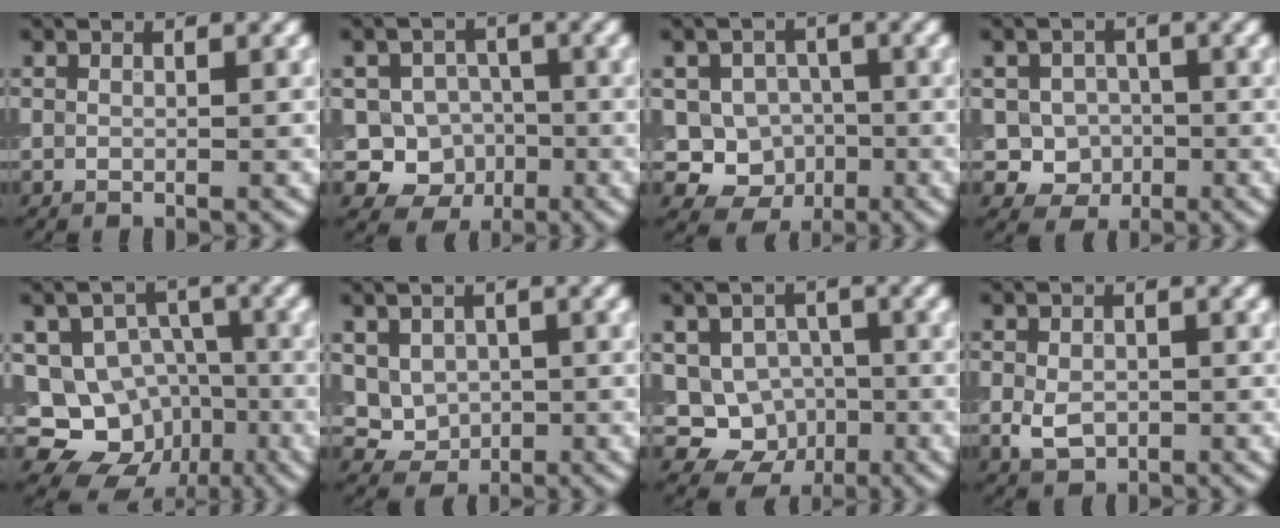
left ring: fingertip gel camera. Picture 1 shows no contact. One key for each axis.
{"total": 6.4, "fx": -2.0, "fy": 5.8, "fz": 1.7, "tx": 0.006, "ty": 0.002, "tz": -0.062}
{"total": 6.1, "fx": -1.3, "fy": 5.6, "fz": 1.9, "tx": -0.002, "ty": 0.003, "tz": -0.046}
{"total": 3.6, "fx": -0.5, "fy": 3.4, "fz": 1.2, "tx": 0.002, "ty": -0.004, "tz": -0.025}
{"total": 12.5, "fx": -4.6, "fy": 10.7, "fz": 4.5, "tx": -0.066, "ty": 0.000, "tz": -0.082}
{"total": 3.7, "fx": 0.4, "fy": 3.2, "fz": 1.8, "tx": -0.032, "ty": -0.004, "tz": 0.009}
{"total": 5.8, "fx": -1.3, "fy": 5.2, "fz": 2.1, "tx": -0.009, "ty": 0.000, "tz": -0.039}
{"total": 2.9, "fx": -0.7, "fy": 2.1, "fz": 1.9, "tx": -0.038, "ty": -0.007, "tz": -0.014}